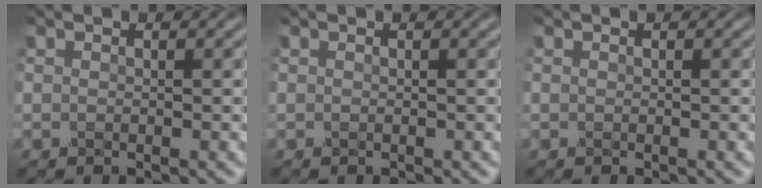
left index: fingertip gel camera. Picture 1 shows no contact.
{"total": 0.0}
{"total": 0.0}